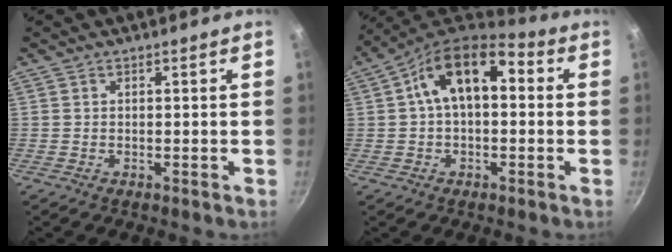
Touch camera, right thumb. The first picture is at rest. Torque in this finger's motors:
{"motor_torque": [-0.79, 1.33, 0.53, 0.78, 0.13]}